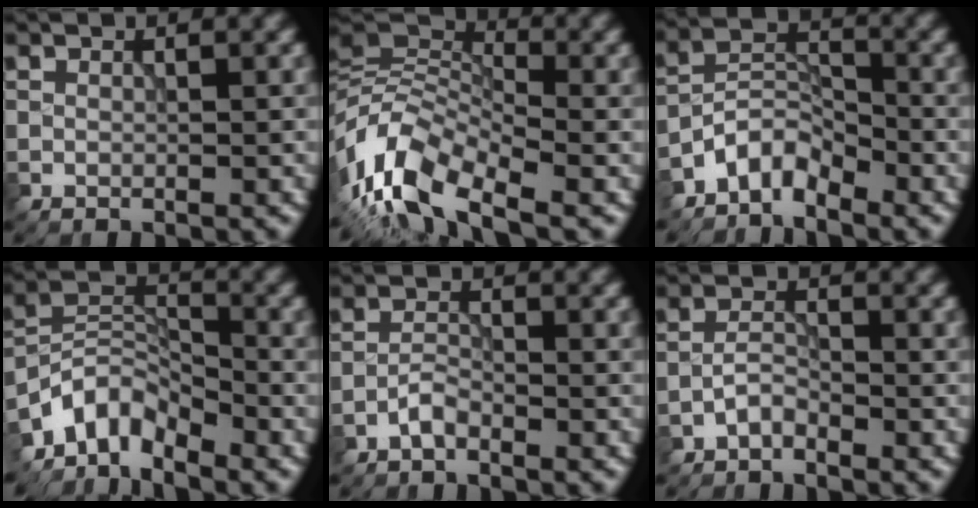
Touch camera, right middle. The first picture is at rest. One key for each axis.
{"total": 9.8, "fx": -4.4, "fy": 4.6, "fz": 7.5, "tx": -0.137, "ty": 0.011, "tz": -0.105}
{"total": 3.6, "fx": -3.0, "fy": 1.6, "fz": 1.4, "tx": -0.022, "ty": 0.013, "tz": -0.068}
{"total": 5.0, "fx": -4.3, "fy": 2.0, "fz": 1.7, "tx": -0.019, "ty": 0.004, "tz": -0.095}
{"total": 1.6, "fx": -1.2, "fy": 0.4, "fz": 0.8, "tx": -0.018, "ty": 0.006, "tz": -0.029}
{"total": 1.7, "fx": -1.4, "fy": 0.5, "fz": 0.8, "tx": -0.016, "ty": 0.008, "tz": -0.032}